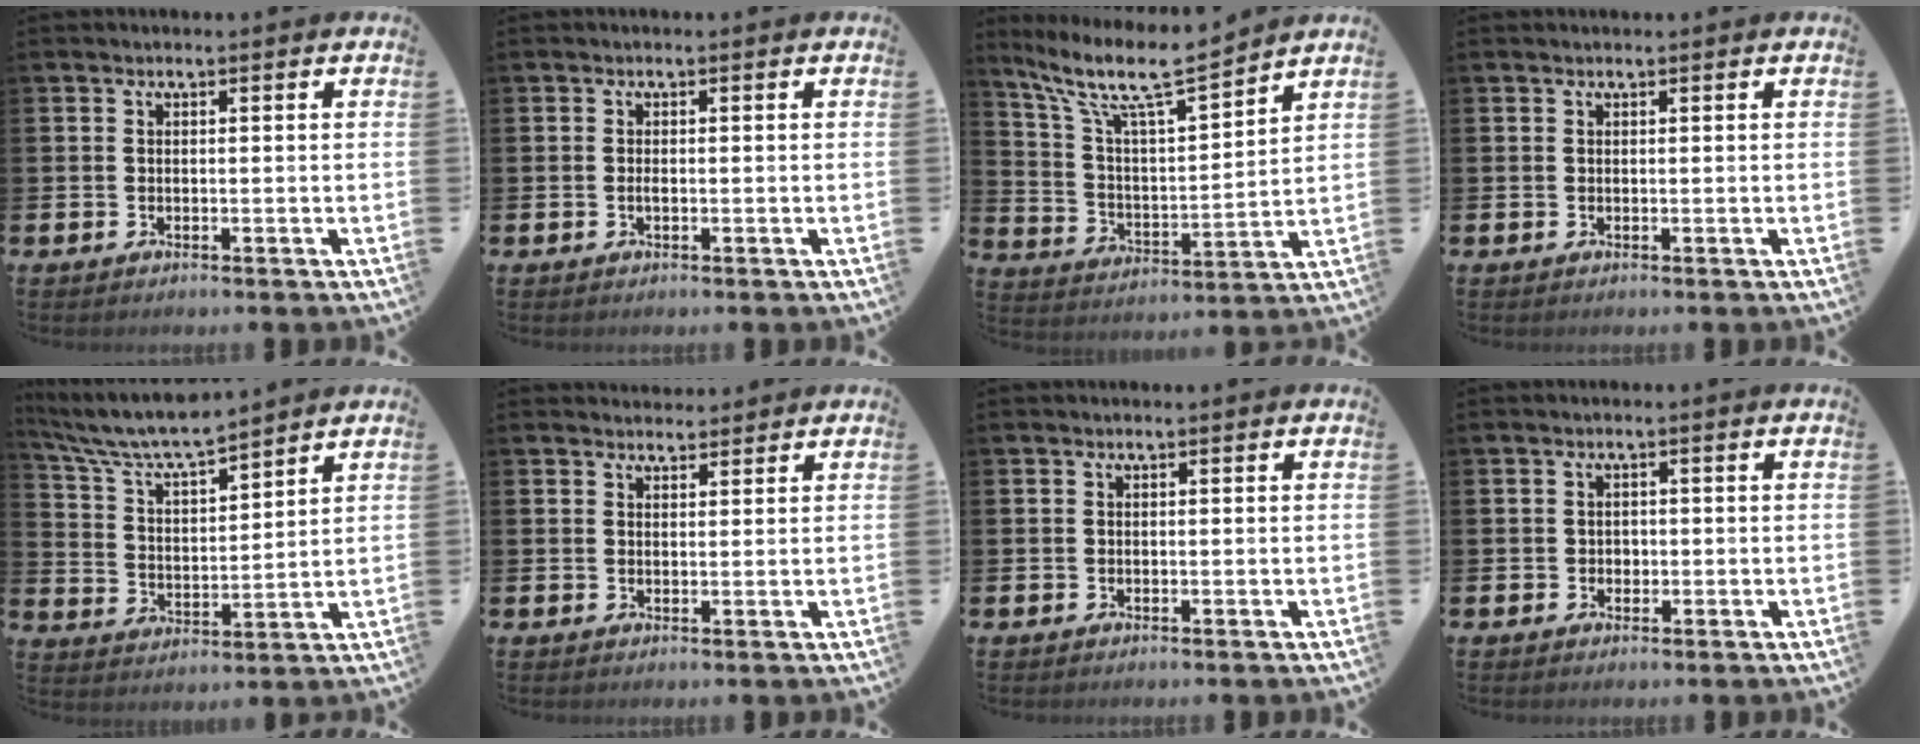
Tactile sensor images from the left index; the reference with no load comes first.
{"total": 0.6, "force": [-0.2, 0.2, 0.5], "torque": [-0.011, -0.001, -0.004]}
{"total": 10.4, "force": [8.7, 1.7, 5.3], "torque": [-0.135, -0.052, 0.146]}
{"total": 0.0}
{"total": 7.2, "force": [6.7, 0.8, 2.4], "torque": [-0.082, -0.039, 0.117]}
{"total": 2.4, "force": [2.3, 0.6, -0.1], "torque": [0.006, -0.010, 0.040]}
{"total": 0.0}
{"total": 1.1, "force": [0.0, 1.0, 0.3], "torque": [0.000, 0.005, -0.003]}